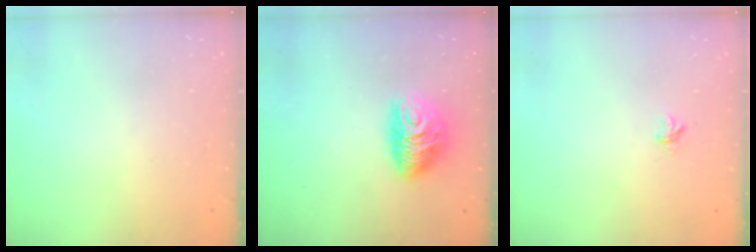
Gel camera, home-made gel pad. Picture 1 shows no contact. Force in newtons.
{"total": 9.8, "press": 9.8, "slide": 0.7}
{"total": 3.9, "press": 3.9, "slide": 0.2}